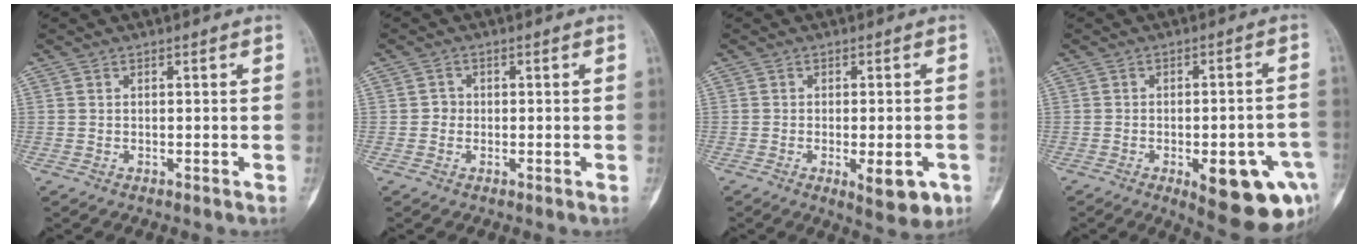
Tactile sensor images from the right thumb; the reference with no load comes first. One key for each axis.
{"total": 1.5, "fx": -0.2, "fy": 1.4, "fz": 0.4, "tx": 0.004, "ty": 0.007, "tz": -0.008}
{"total": 7.6, "fx": -2.7, "fy": 2.8, "fz": 6.5, "tx": -0.075, "ty": -0.002, "tz": -0.028}
{"total": 15.5, "fx": -5.9, "fy": 5.4, "fz": 13.2, "tx": -0.117, "ty": 0.024, "tz": -0.058}